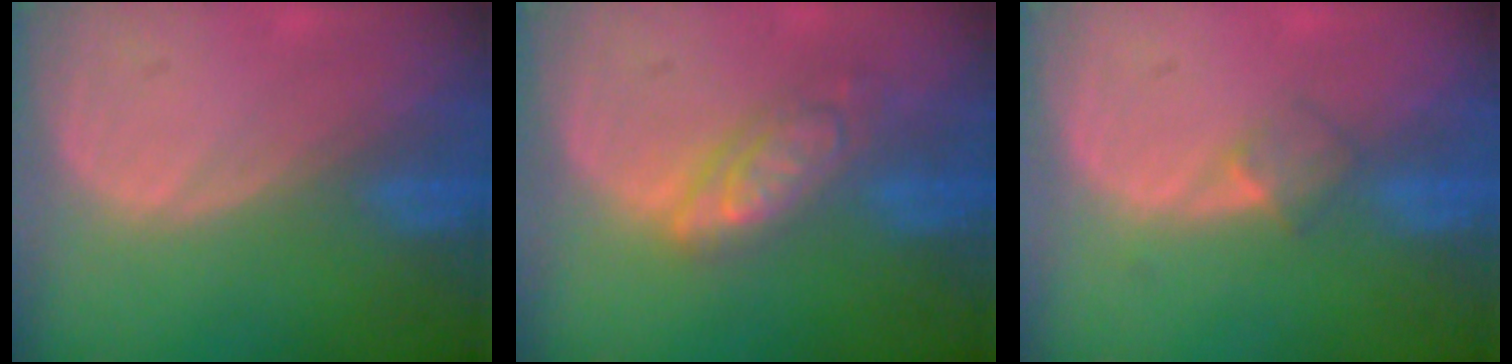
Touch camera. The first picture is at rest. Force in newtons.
{"total": 6.1, "press": 5.3, "slide": 2.9}
{"total": 2.3, "press": 2.0, "slide": 1.1}